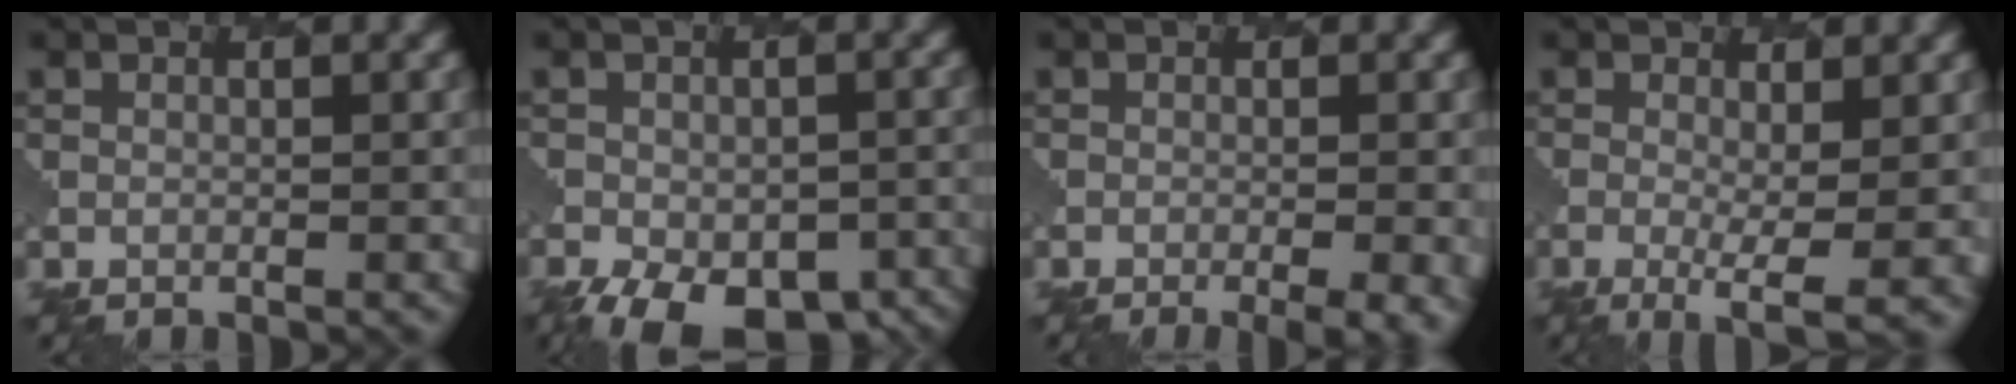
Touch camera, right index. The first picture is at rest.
{"total": 11.1, "force": [-7.4, 5.4, 6.2], "torque": [-0.101, -0.037, -0.096]}
{"total": 5.6, "force": [-2.0, 2.1, 4.8], "torque": [-0.043, 0.007, -0.017]}
{"total": 4.5, "force": [-0.6, 1.0, 4.3], "torque": [-0.080, -0.011, -0.011]}